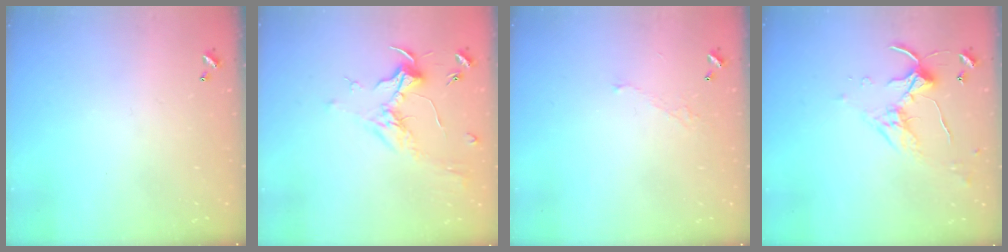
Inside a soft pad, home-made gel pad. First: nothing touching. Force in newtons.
{"total": 1.8, "press": 1.6, "slide": 0.7}
{"total": 3.5, "press": 3.5, "slide": 0.7}
{"total": 4.6, "press": 4.5, "slide": 0.7}